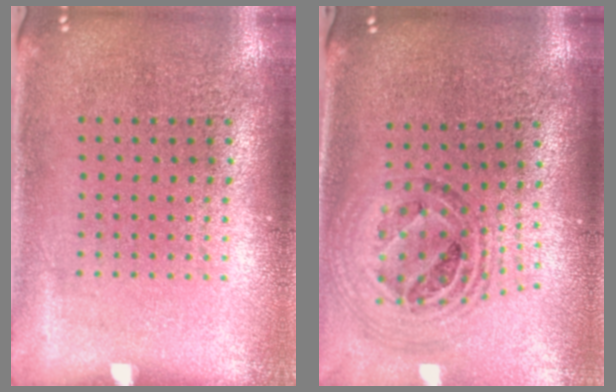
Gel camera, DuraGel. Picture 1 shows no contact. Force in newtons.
{"total": 1.2, "press": 1.1, "slide": 0.4}